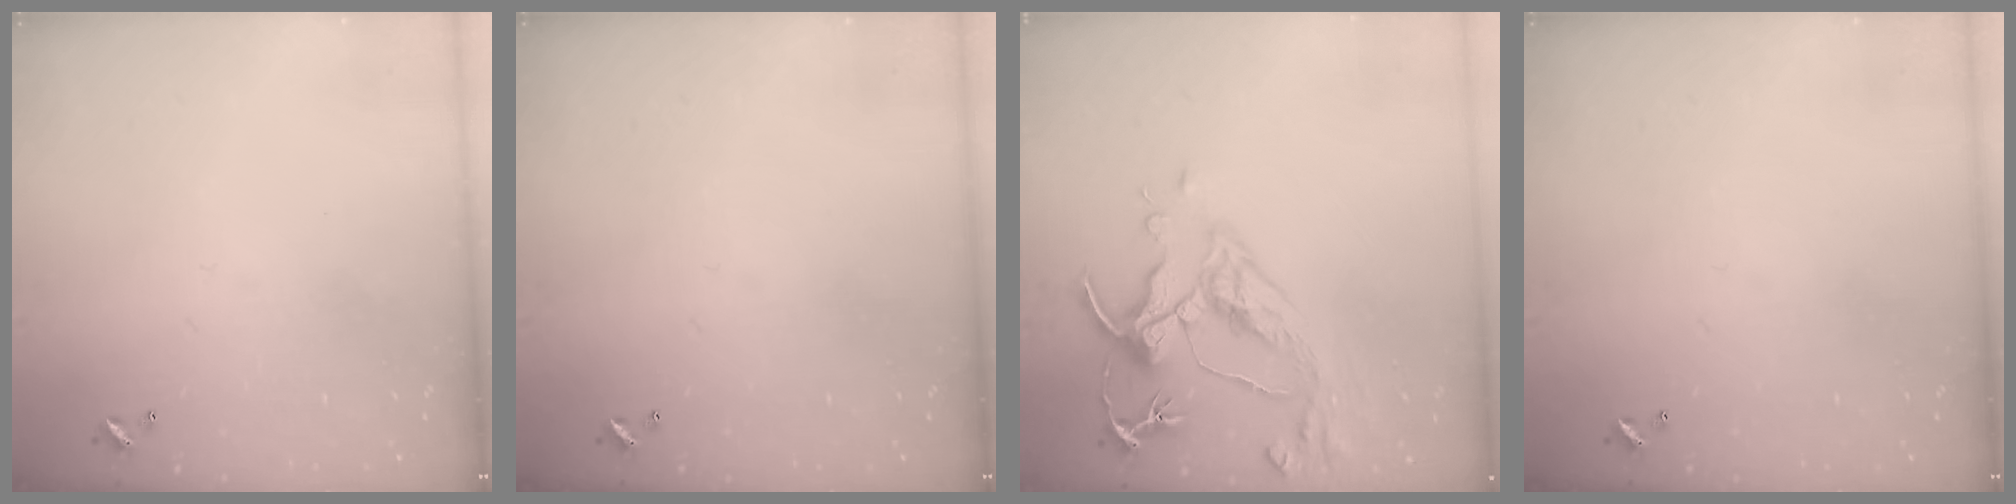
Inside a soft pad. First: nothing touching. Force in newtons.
{"total": 0.0}
{"total": 5.0, "press": 4.8, "slide": 1.4}
{"total": 0.0}